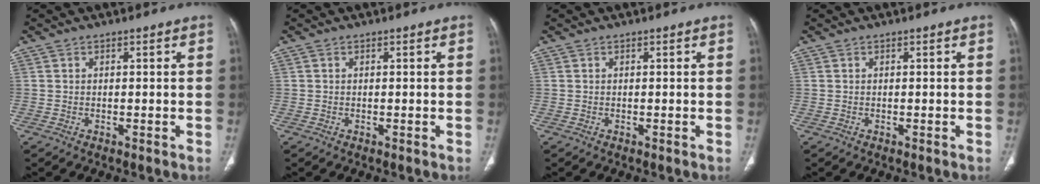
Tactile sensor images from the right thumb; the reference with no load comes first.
{"total": 0.0}
{"total": 0.0}
{"total": 0.0}